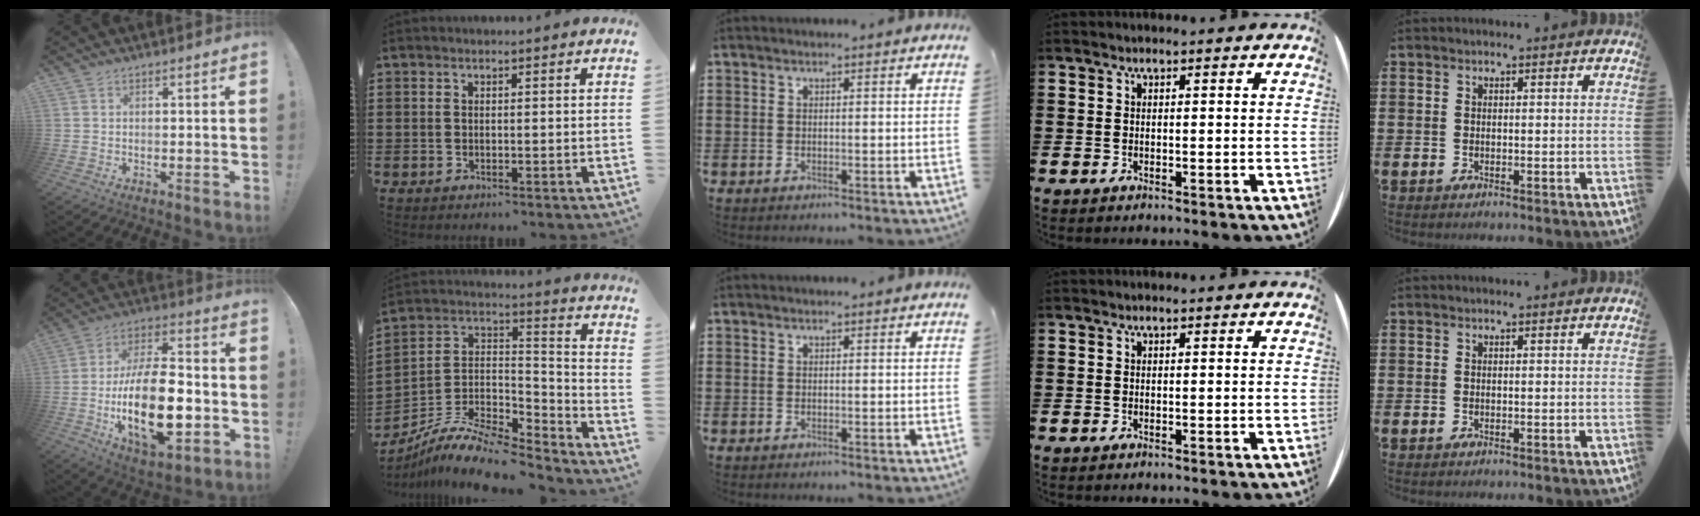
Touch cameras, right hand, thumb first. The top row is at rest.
{"thumb": {"total": 25.2, "force": [-5.7, 12.2, 21.3], "torque": [-0.394, 0.020, -0.086]}, "index": {"total": 10.6, "force": [-8.7, 3.2, 5.1], "torque": [-0.100, 0.018, -0.171]}}